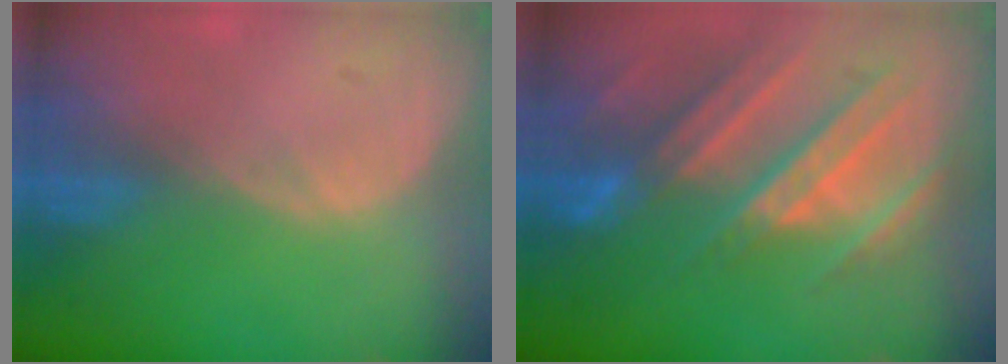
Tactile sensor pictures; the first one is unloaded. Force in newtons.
{"total": 10.8, "press": 9.7, "slide": 4.8}